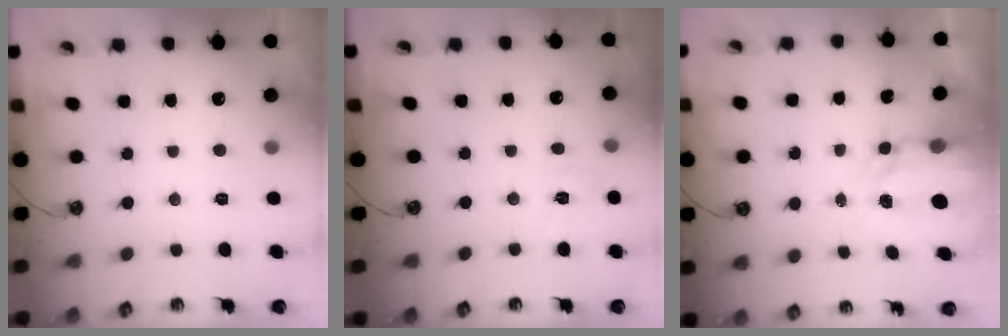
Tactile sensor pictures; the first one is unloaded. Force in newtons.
{"total": 4.3, "press": 4.2, "slide": 0.6}
{"total": 3.8, "press": 3.8, "slide": 0.1}